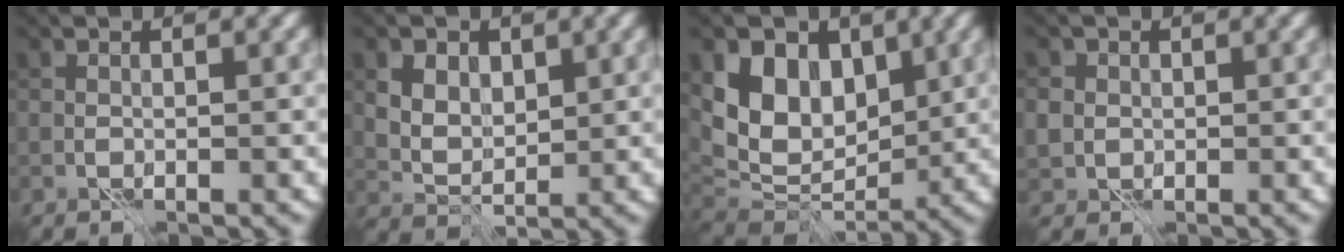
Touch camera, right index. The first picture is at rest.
{"total": 4.6, "force": [2.0, 3.2, 2.6], "torque": [-0.055, 0.004, 0.035]}
{"total": 7.8, "force": [2.7, 5.5, 4.7], "torque": [-0.085, -0.016, 0.044]}
{"total": 3.0, "force": [0.3, 2.8, 1.0], "torque": [-0.019, 0.008, 0.001]}